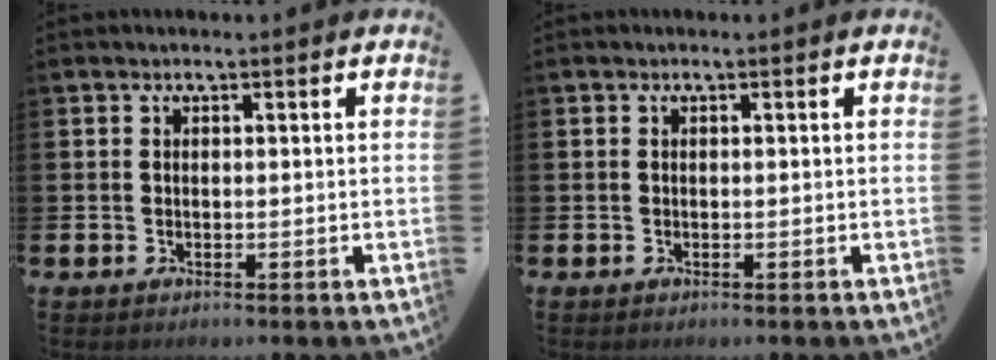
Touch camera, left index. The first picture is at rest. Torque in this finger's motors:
{"motor_torque": [-0.18, 0.14, -0.06, 0.02]}